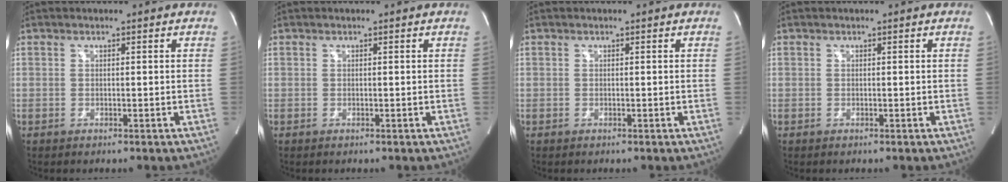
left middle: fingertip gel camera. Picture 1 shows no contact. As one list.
[{"total": 0.0}, {"total": 0.0}, {"total": 0.0}]